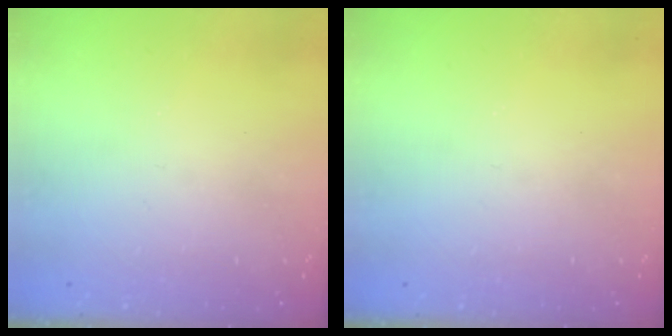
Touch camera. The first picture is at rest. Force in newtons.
{"total": 0.0}